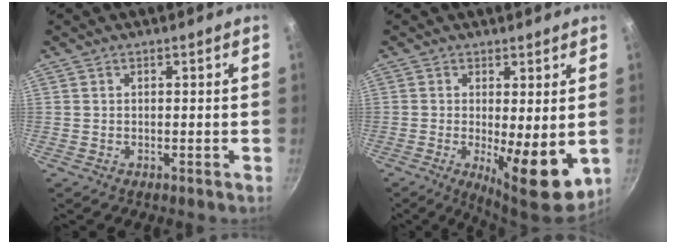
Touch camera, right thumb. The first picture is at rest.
{"total": 10.7, "force": [-1.3, 3.4, 10.1], "torque": [-0.128, -0.014, -0.006]}